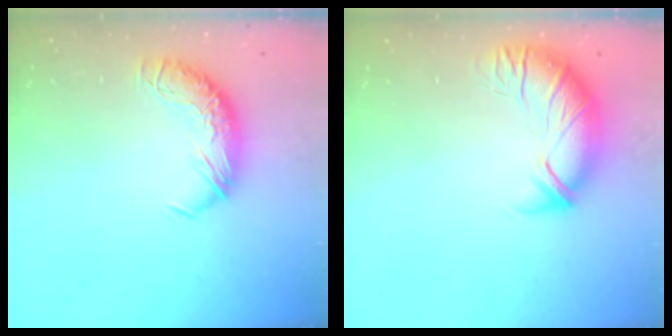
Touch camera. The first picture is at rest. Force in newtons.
{"total": 2.7, "press": 1.2, "slide": 2.5}